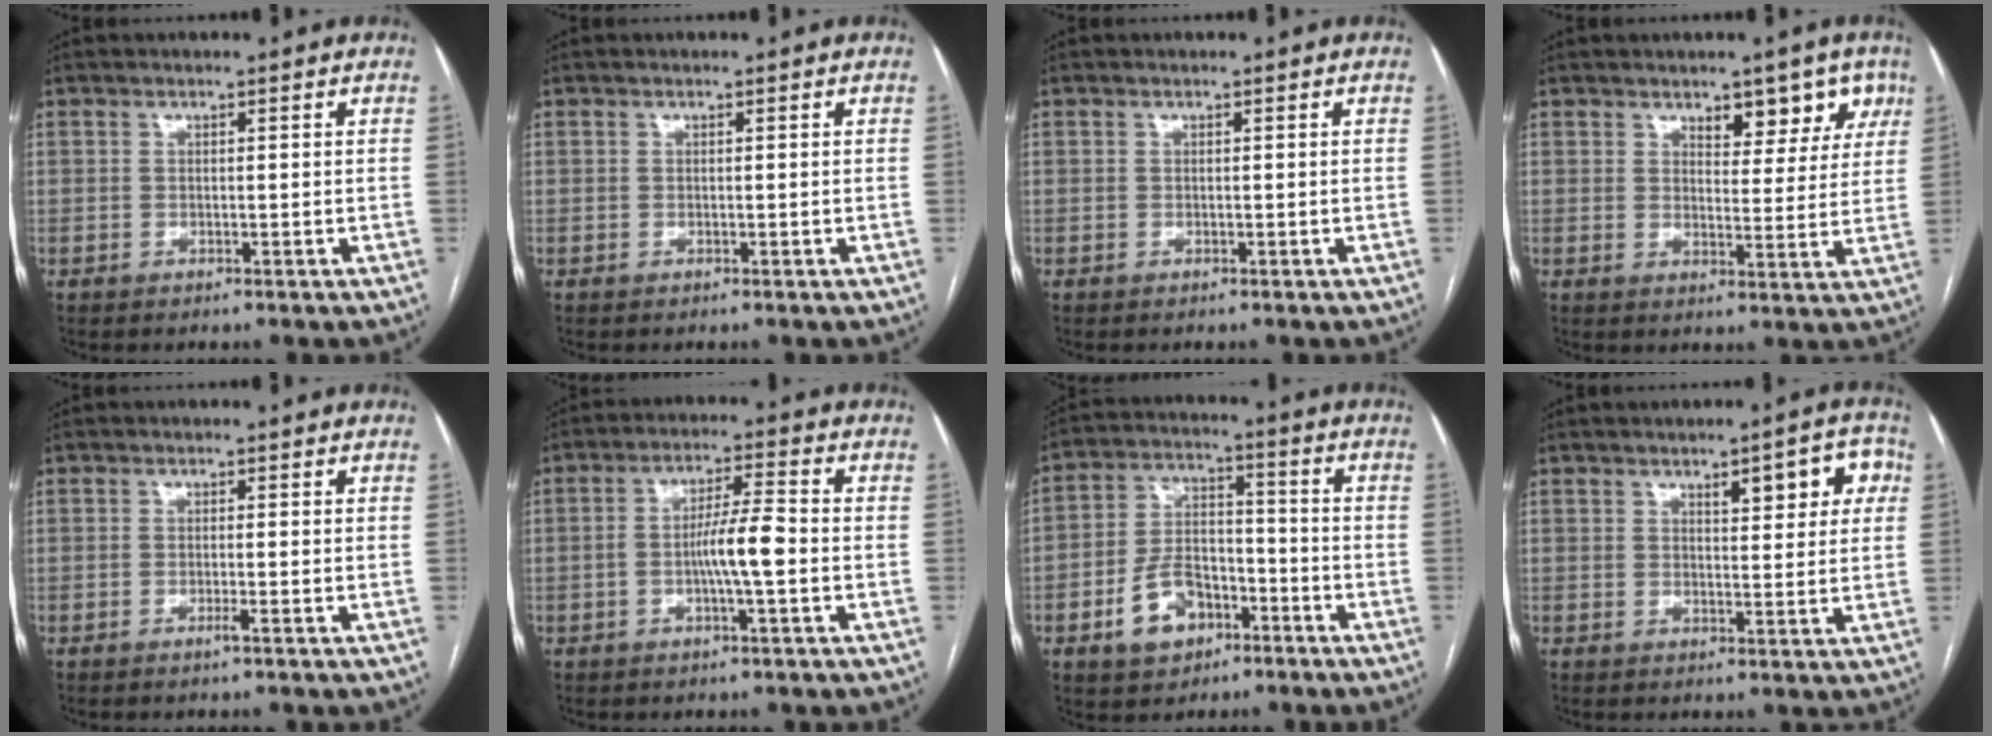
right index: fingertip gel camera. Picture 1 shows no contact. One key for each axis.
{"total": 0.0}
{"total": 0.0}
{"total": 6.3, "fx": 4.2, "fy": 3.1, "fz": 3.6, "tx": -0.022, "ty": 0.003, "tz": 0.056}
{"total": 1.0, "fx": -0.6, "fy": -0.2, "fz": 0.8, "tx": -0.017, "ty": -0.001, "tz": -0.010}
{"total": 6.8, "fx": -1.4, "fy": 0.6, "fz": 6.6, "tx": -0.122, "ty": 0.008, "tz": -0.027}
{"total": 9.7, "fx": -4.7, "fy": 6.3, "fz": 5.7, "tx": -0.115, "ty": 0.021, "tz": -0.075}
{"total": 6.6, "fx": 2.7, "fy": 2.0, "fz": 5.7, "tx": -0.064, "ty": 0.013, "tz": 0.033}